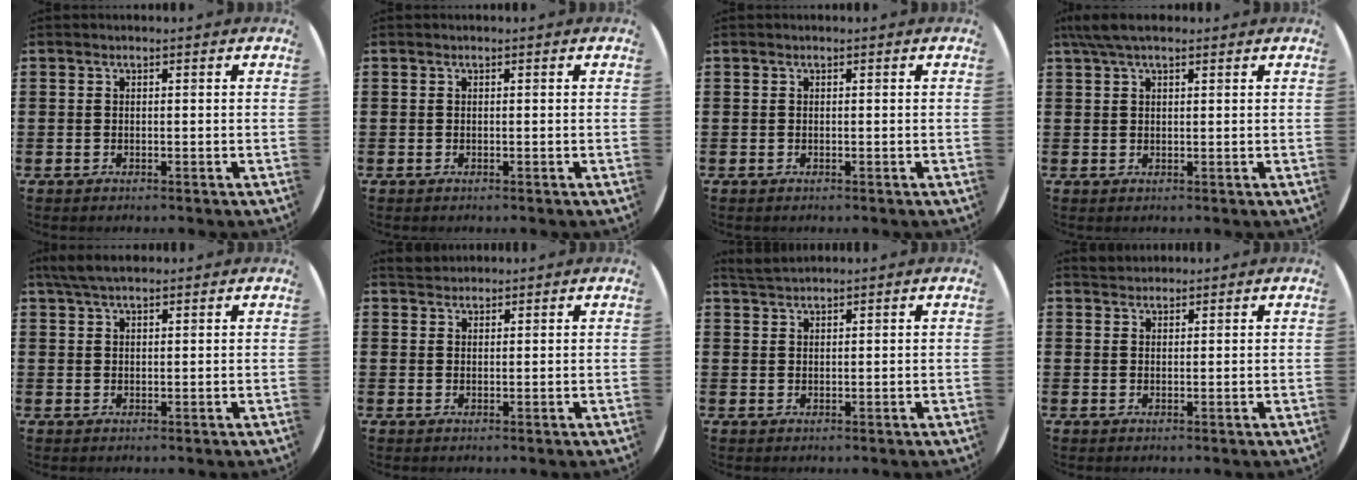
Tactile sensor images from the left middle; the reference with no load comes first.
{"total": 0.0}
{"total": 0.0}
{"total": 3.3, "force": [2.3, 0.9, 2.2], "torque": [-0.048, 0.006, 0.043]}
{"total": 3.4, "force": [2.8, 0.7, 1.8], "torque": [-0.041, 0.004, 0.051]}
{"total": 1.7, "force": [1.7, 0.5, 0.1], "torque": [0.003, 0.001, 0.031]}
{"total": 1.9, "force": [1.9, 0.1, 0.4], "torque": [-0.011, 0.003, 0.037]}
{"total": 1.4, "force": [1.4, 0.3, -0.1], "torque": [-0.001, 0.003, 0.027]}